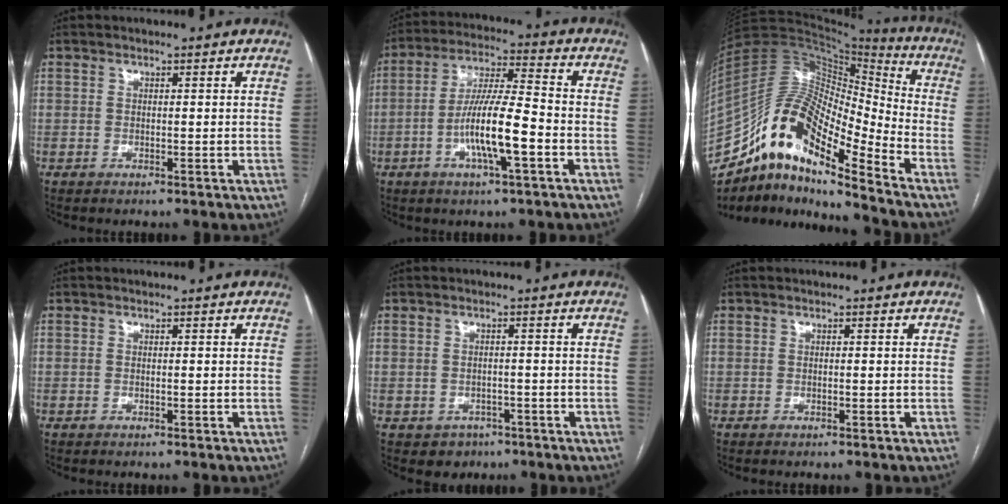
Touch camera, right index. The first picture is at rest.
{"total": 11.4, "force": [-3.6, 1.3, 10.7], "torque": [-0.202, 0.004, -0.066]}
{"total": 19.2, "force": [-13.0, 4.5, 13.3], "torque": [-0.250, 0.034, -0.232]}
{"total": 0.0}
{"total": 3.2, "force": [-1.6, 2.7, 0.4], "torque": [-0.003, 0.009, -0.014]}
{"total": 0.0}